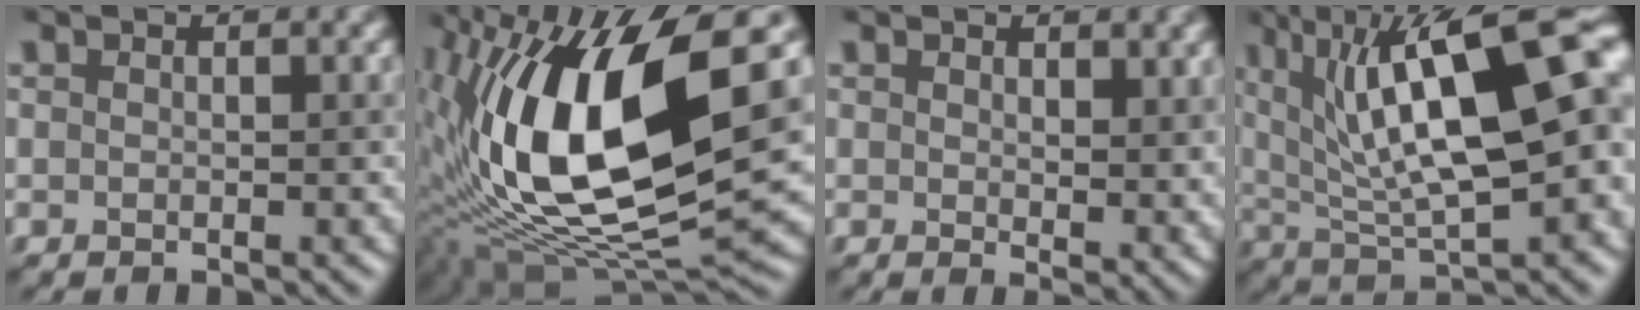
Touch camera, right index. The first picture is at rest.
{"total": 17.0, "force": [2.8, 7.8, 14.8], "torque": [-0.294, 0.001, 0.041]}
{"total": 2.9, "force": [1.2, 1.2, 2.3], "torque": [-0.031, -0.010, 0.024]}
{"total": 16.1, "force": [4.8, 6.1, 14.0], "torque": [-0.226, 0.011, 0.078]}